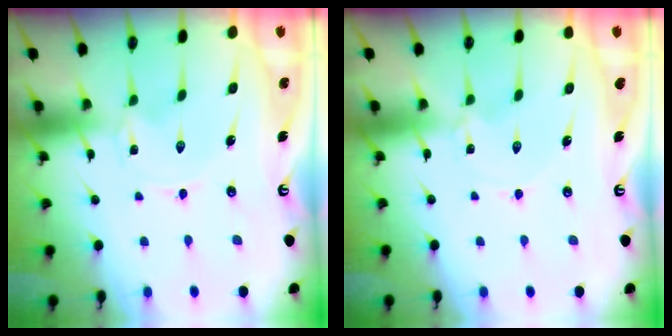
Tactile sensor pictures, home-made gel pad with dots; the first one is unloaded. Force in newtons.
{"total": 1.2, "press": 1.1, "slide": 0.3}